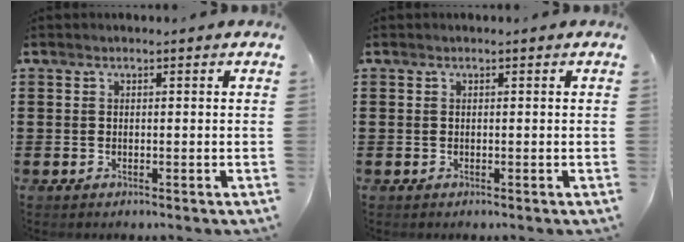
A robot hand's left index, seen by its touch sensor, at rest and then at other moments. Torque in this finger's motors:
{"motor_torque": [0.30, -0.46, 0.04, -0.01]}